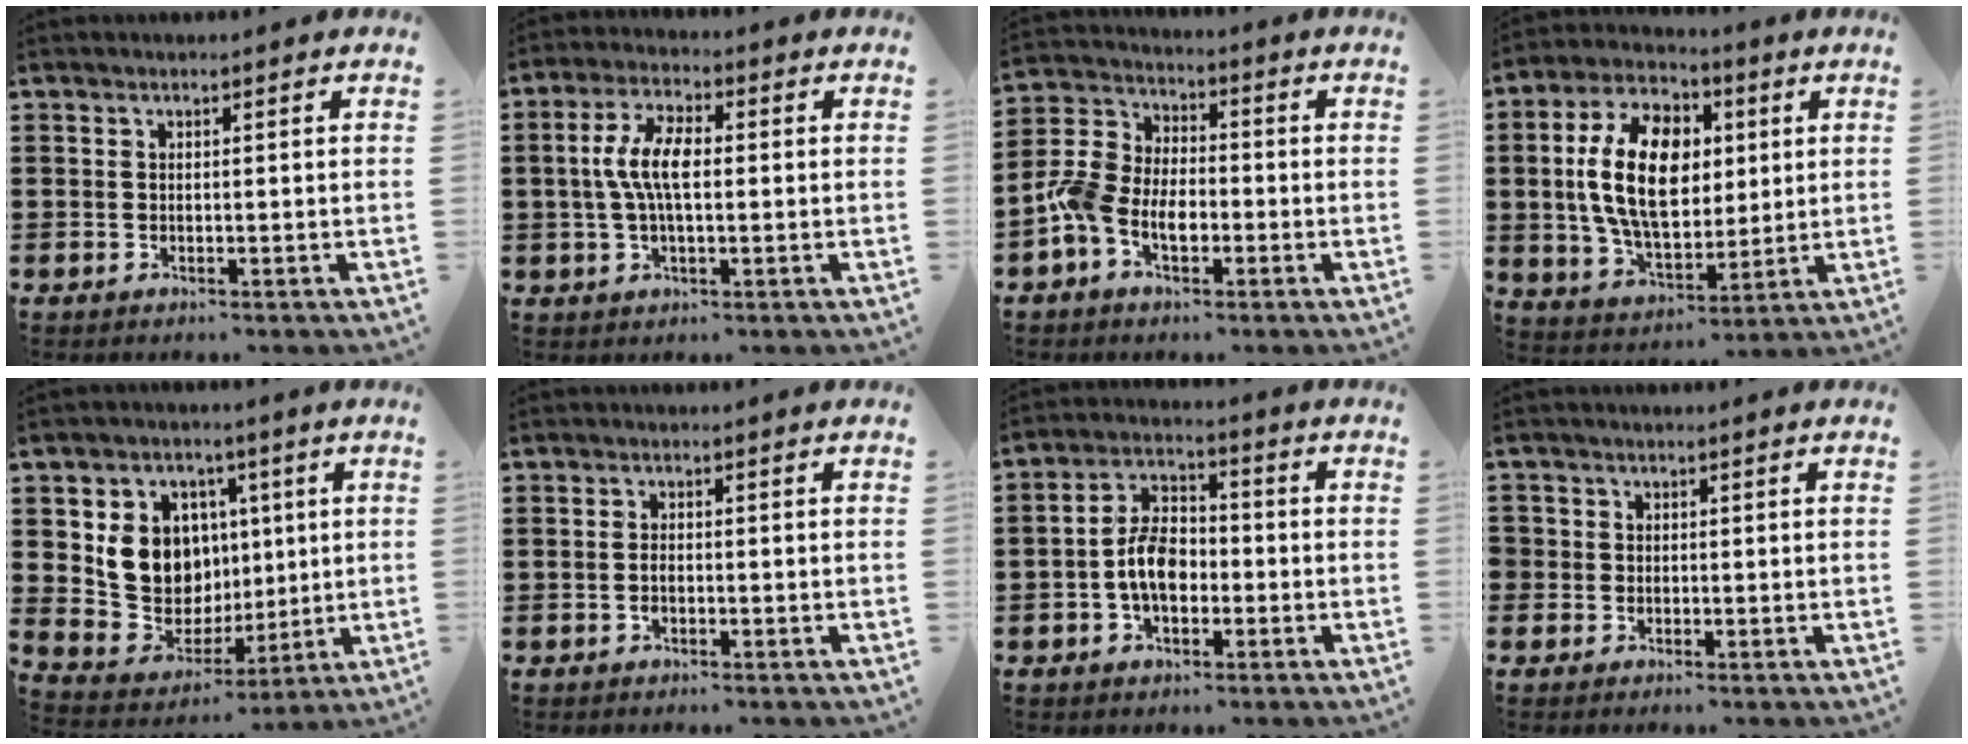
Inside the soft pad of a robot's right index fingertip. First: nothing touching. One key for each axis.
{"total": 7.1, "fx": 0.1, "fy": 2.8, "fz": 6.5, "tx": -0.147, "ty": 0.000, "tz": -0.007}
{"total": 6.8, "fx": -3.0, "fy": 4.3, "fz": 4.2, "tx": -0.111, "ty": 0.004, "tz": -0.065}
{"total": 14.4, "fx": 1.8, "fy": 8.8, "fz": 11.3, "tx": -0.258, "ty": 0.016, "tz": 0.029}
{"total": 10.8, "fx": 2.7, "fy": 9.7, "fz": 3.9, "tx": -0.104, "ty": -0.003, "tz": 0.059}
{"total": 1.5, "fx": -0.6, "fy": 0.8, "fz": 1.1, "tx": -0.024, "ty": 0.000, "tz": -0.011}
{"total": 6.7, "fx": -1.6, "fy": 4.1, "fz": 5.0, "tx": -0.117, "ty": 0.006, "tz": -0.036}
{"total": 1.4, "fx": -0.3, "fy": 1.3, "fz": 0.2, "tx": -0.009, "ty": 0.006, "tz": -0.009}